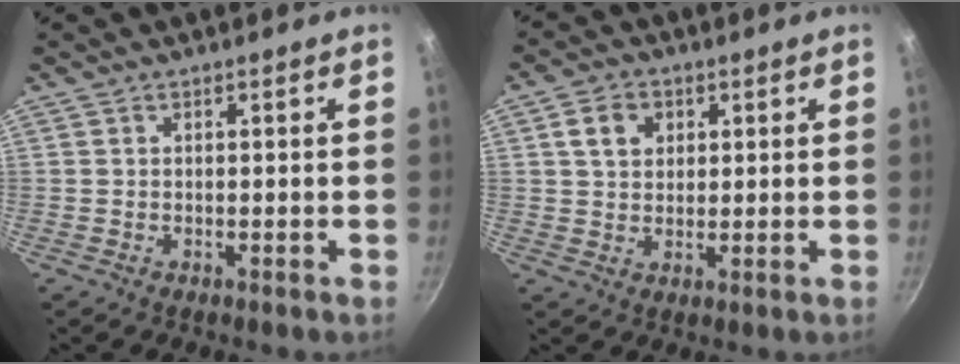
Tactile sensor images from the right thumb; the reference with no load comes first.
{"total": 5.7, "force": [1.9, 4.5, 2.9], "torque": [-0.032, 0.005, 0.030]}